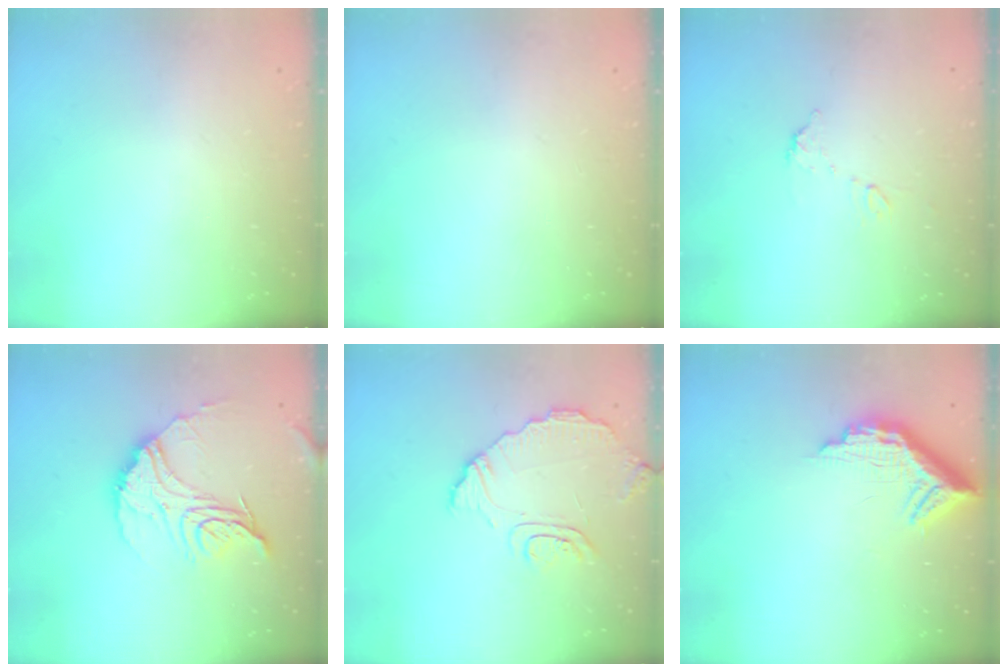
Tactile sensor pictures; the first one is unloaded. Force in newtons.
{"total": 0.0}
{"total": 6.0, "press": 6.0, "slide": 0.3}
{"total": 16.1, "press": 16.1, "slide": 1.1}
{"total": 9.6, "press": 9.5, "slide": 1.1}
{"total": 13.5, "press": 13.5, "slide": 1.2}